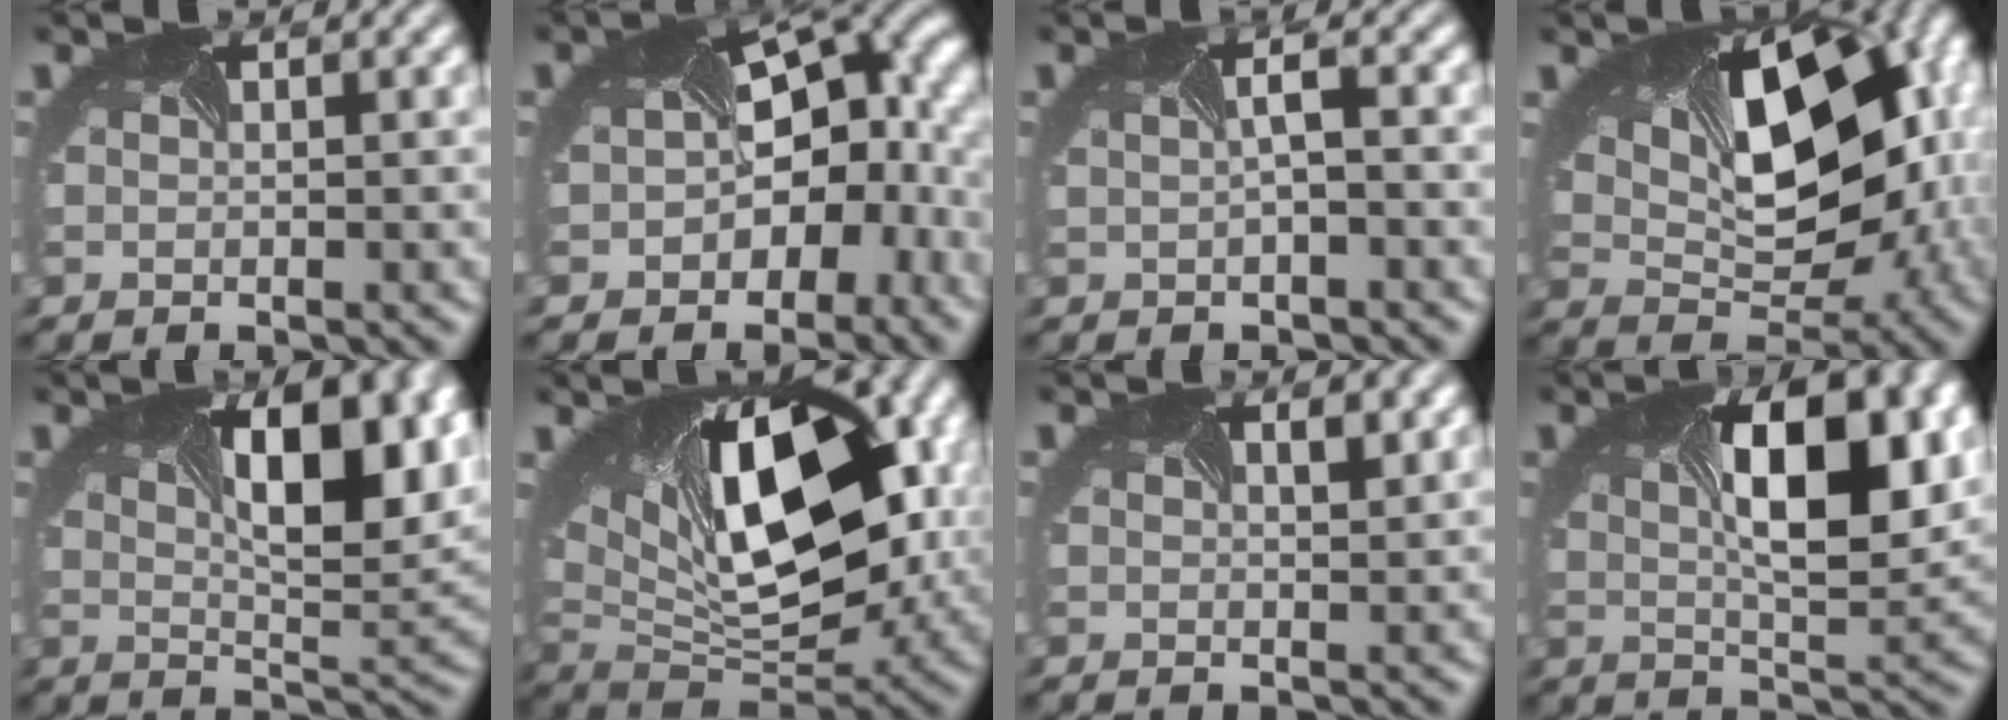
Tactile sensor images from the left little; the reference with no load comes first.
{"total": 11.7, "force": [-1.8, 7.7, 8.6], "torque": [-0.126, -0.025, -0.015]}
{"total": 1.3, "force": [-1.0, -0.4, 0.7], "torque": [-0.022, -0.004, -0.007]}
{"total": 13.9, "force": [1.5, 8.5, 10.9], "torque": [-0.148, -0.015, 0.053]}
{"total": 9.7, "force": [2.7, 3.9, 8.5], "torque": [-0.111, 0.003, 0.043]}
{"total": 13.9, "force": [2.7, 7.3, 11.5], "torque": [-0.196, -0.009, 0.057]}
{"total": 1.3, "force": [0.4, 0.5, 1.1], "torque": [-0.010, 0.007, 0.003]}
{"total": 8.4, "force": [1.3, 3.2, 7.6], "torque": [-0.123, -0.004, 0.033]}